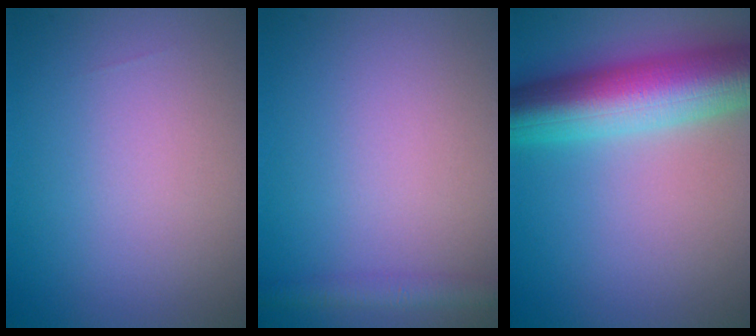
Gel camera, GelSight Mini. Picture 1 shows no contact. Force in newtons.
{"total": 2.1, "press": 2.1, "slide": 0.1}
{"total": 10.4, "press": 10.4, "slide": 0.1}